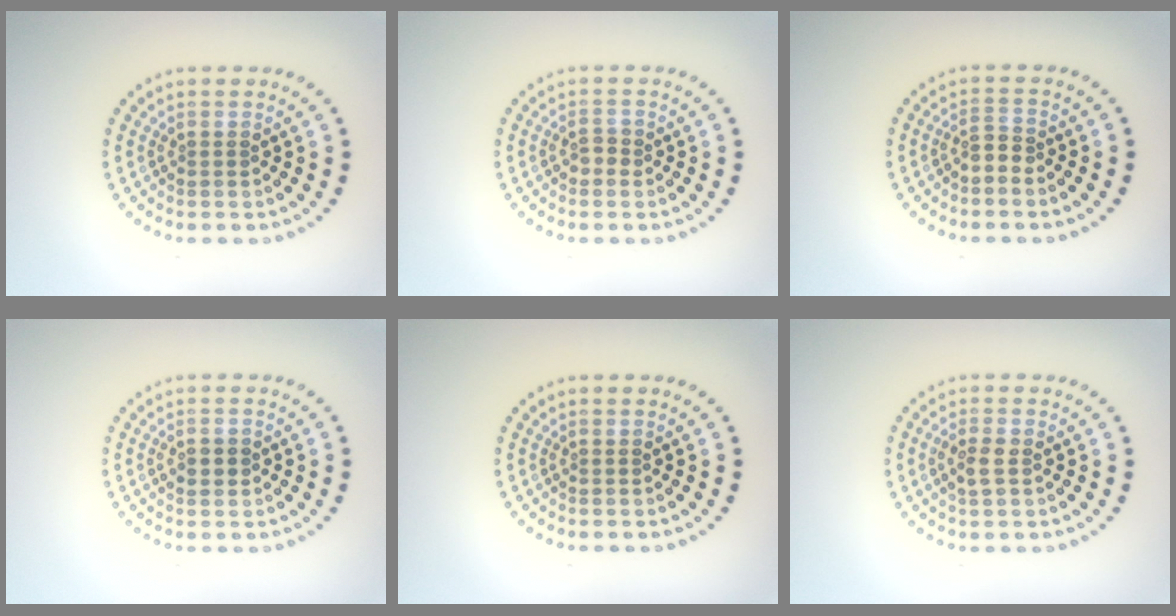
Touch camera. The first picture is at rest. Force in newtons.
{"total": 1.2, "press": 1.0, "slide": 0.5}
{"total": 1.6, "press": 1.2, "slide": 1.1}
{"total": 1.8, "press": 1.8, "slide": 0.2}
{"total": 0.0}
{"total": 1.8, "press": 1.7, "slide": 0.6}